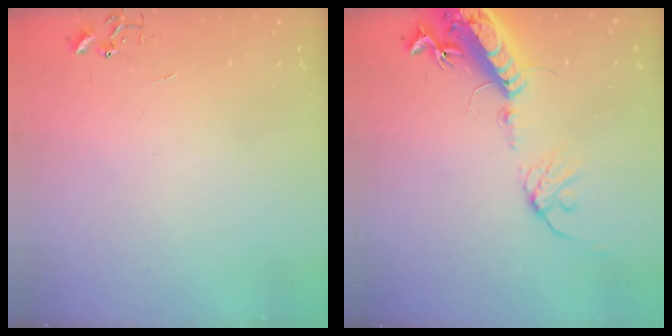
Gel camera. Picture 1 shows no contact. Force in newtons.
{"total": 17.9, "press": 17.4, "slide": 4.2}